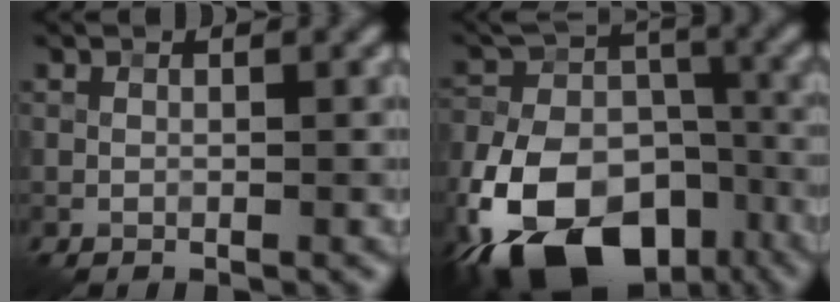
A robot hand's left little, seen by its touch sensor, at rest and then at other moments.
{"total": 17.0, "force": [-9.7, 10.3, 9.3], "torque": [-0.178, -0.029, -0.173]}